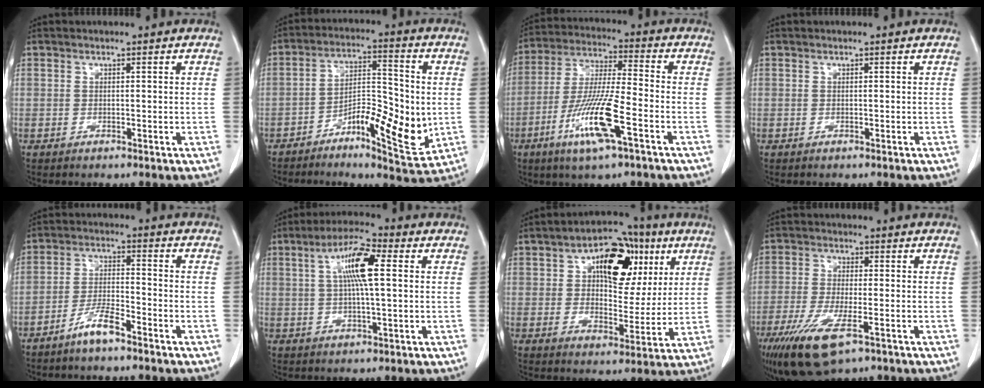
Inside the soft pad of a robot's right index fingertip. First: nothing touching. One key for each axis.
{"total": 10.1, "fx": -2.7, "fy": 3.8, "fz": 8.9, "tx": -0.137, "ty": 0.008, "tz": -0.041}
{"total": 13.1, "fx": -5.5, "fy": 1.0, "fz": 11.8, "tx": -0.239, "ty": -0.016, "tz": -0.105}
{"total": 0.0}
{"total": 5.6, "fx": -4.1, "fy": 0.7, "fz": 3.7, "tx": -0.076, "ty": -0.001, "tz": -0.081}
{"total": 8.4, "fx": 1.9, "fy": 1.1, "fz": 8.1, "tx": -0.154, "ty": 0.014, "tz": 0.030}
{"total": 14.1, "fx": 5.6, "fy": 7.9, "fz": 10.2, "tx": -0.143, "ty": 0.033, "tz": 0.089}
{"total": 11.0, "fx": -6.2, "fy": 2.9, "fz": 8.6, "tx": -0.169, "ty": -0.027, "tz": -0.103}